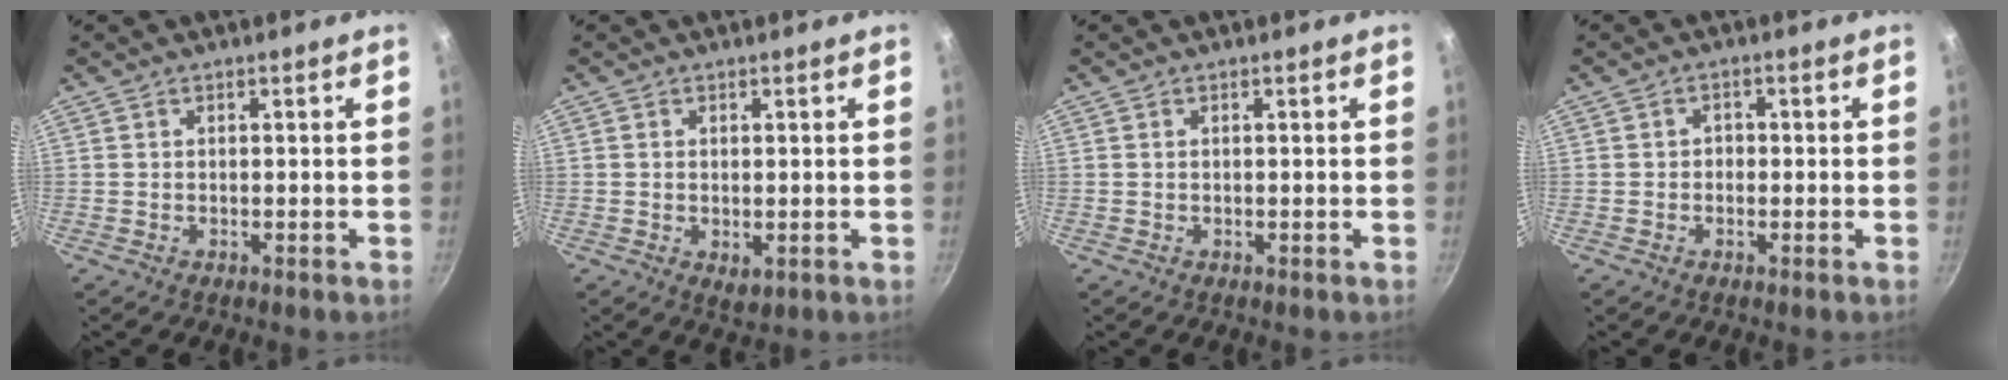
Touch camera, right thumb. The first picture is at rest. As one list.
[{"total": 2.4, "force": [0.1, 1.4, 1.9], "torque": [-0.028, -0.008, 0.003]}, {"total": 0.0}, {"total": 2.2, "force": [-0.6, 1.8, 1.1], "torque": [-0.002, 0.009, -0.014]}]